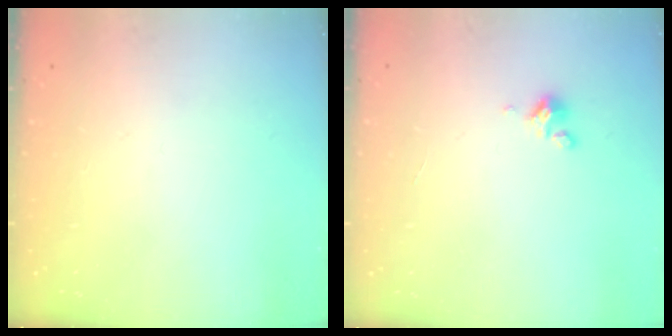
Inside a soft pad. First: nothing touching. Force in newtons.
{"total": 1.2, "press": 1.2, "slide": 0.2}